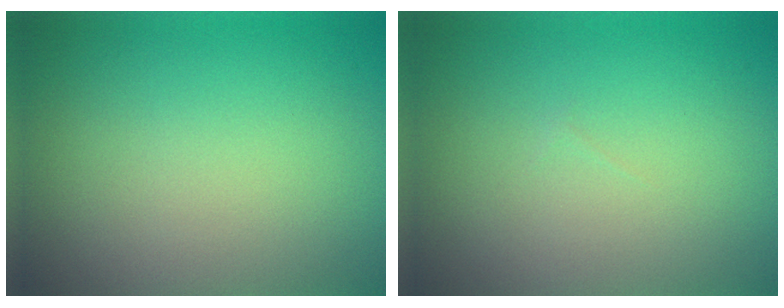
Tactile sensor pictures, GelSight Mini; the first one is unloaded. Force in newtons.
{"total": 0.0}